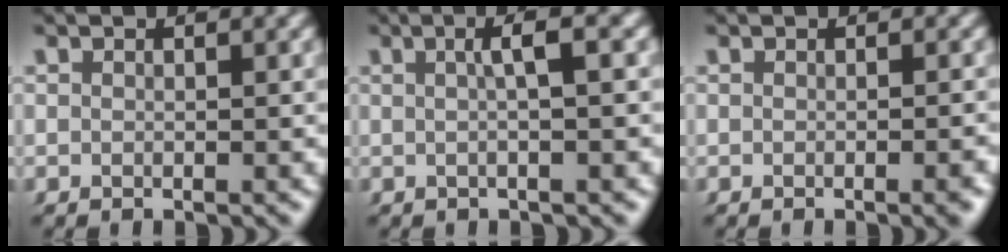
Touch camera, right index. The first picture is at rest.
{"total": 2.8, "force": [0.3, -0.2, 2.8], "torque": [-0.039, 0.013, 0.002]}
{"total": 1.2, "force": [-0.4, 0.0, 1.1], "torque": [-0.011, 0.010, -0.012]}